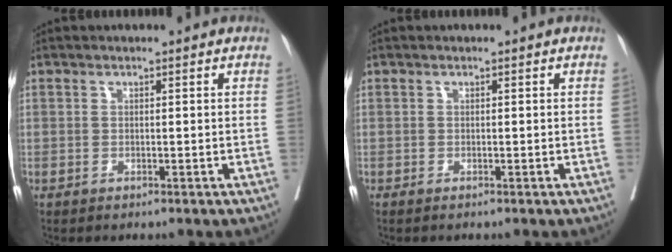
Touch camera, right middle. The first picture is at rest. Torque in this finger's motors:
{"motor_torque": [-0.04, 0.00, 0.00, -0.02]}